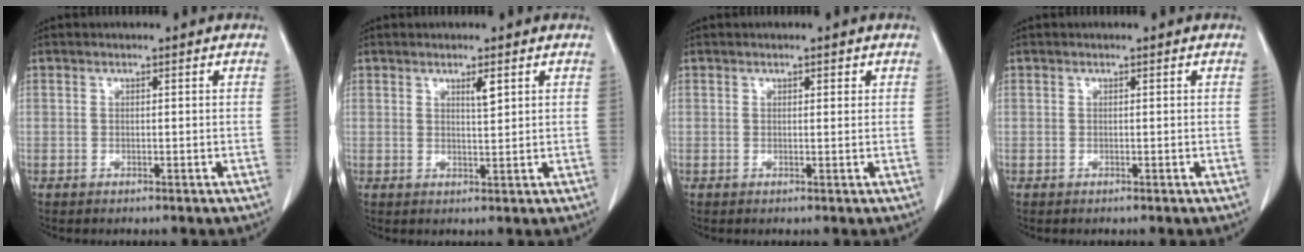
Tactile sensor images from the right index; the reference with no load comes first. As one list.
[{"total": 2.1, "force": [1.1, 0.2, 1.8], "torque": [-0.033, -0.003, 0.020]}, {"total": 0.9, "force": [0.5, 0.3, 0.6], "torque": [-0.010, -0.001, 0.007]}, {"total": 0.0}]